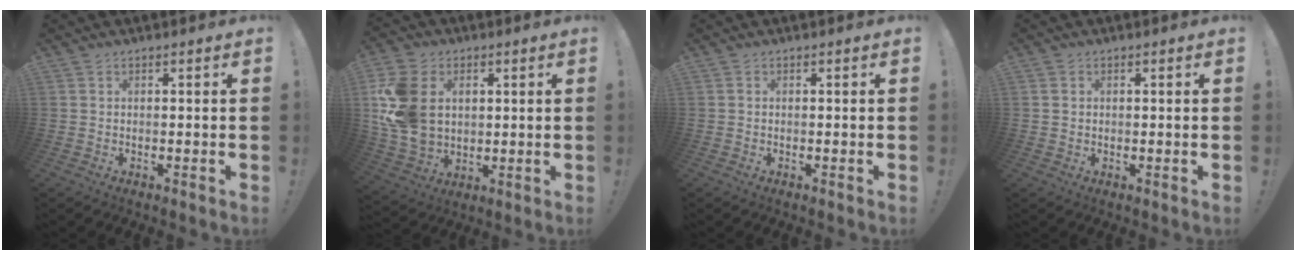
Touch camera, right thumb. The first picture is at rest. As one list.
[{"total": 18.6, "force": [3.2, 14.2, 11.6], "torque": [-0.230, -0.007, 0.065]}, {"total": 0.0}, {"total": 1.3, "force": [0.3, 1.2, 0.3], "torque": [0.000, 0.002, 0.003]}]